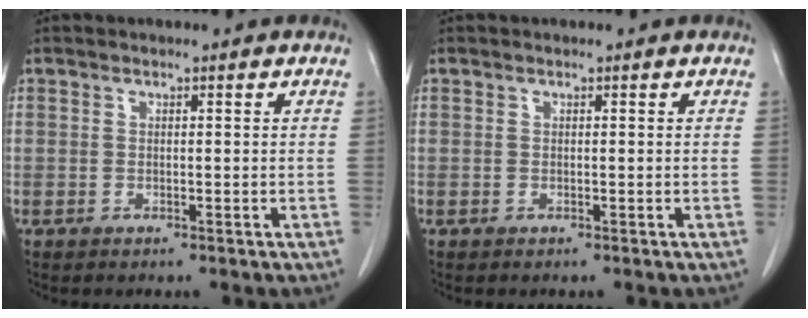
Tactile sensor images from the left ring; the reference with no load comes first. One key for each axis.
{"total": 0.0}